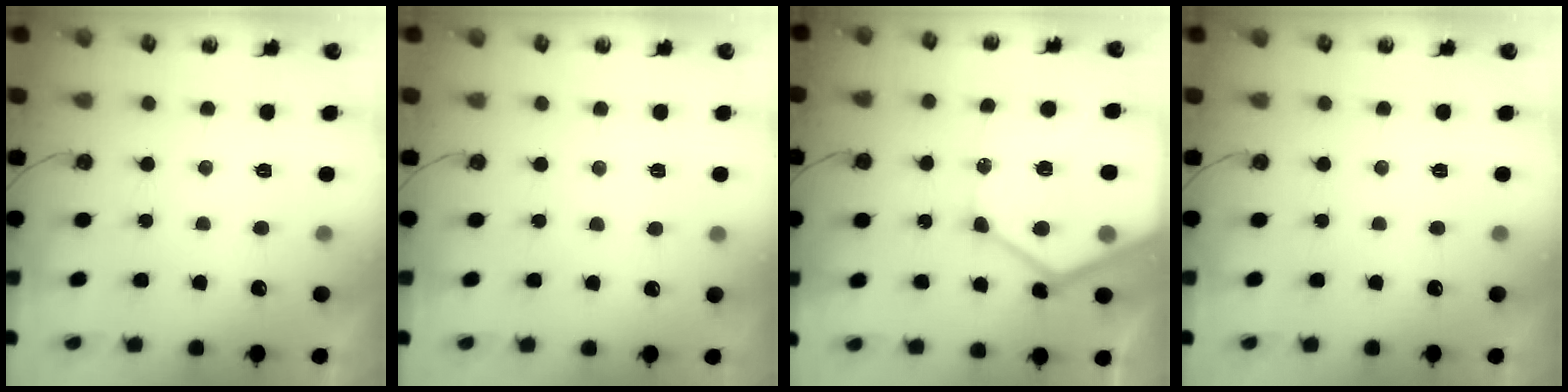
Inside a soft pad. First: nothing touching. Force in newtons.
{"total": 4.9, "press": 4.9, "slide": 0.6}
{"total": 23.1, "press": 23.1, "slide": 1.8}
{"total": 0.0}